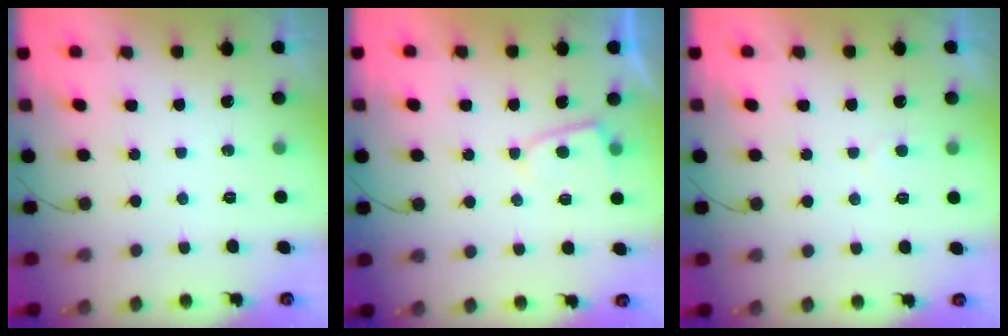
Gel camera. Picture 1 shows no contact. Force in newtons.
{"total": 3.0, "press": 2.9, "slide": 0.3}
{"total": 2.8, "press": 2.8, "slide": 0.3}